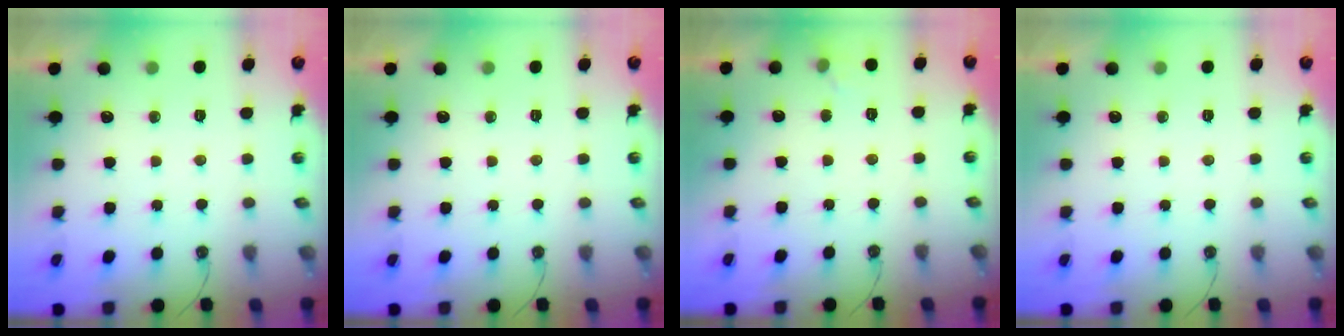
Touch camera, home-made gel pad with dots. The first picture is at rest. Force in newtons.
{"total": 0.0}
{"total": 4.9, "press": 4.8, "slide": 0.5}
{"total": 0.0}